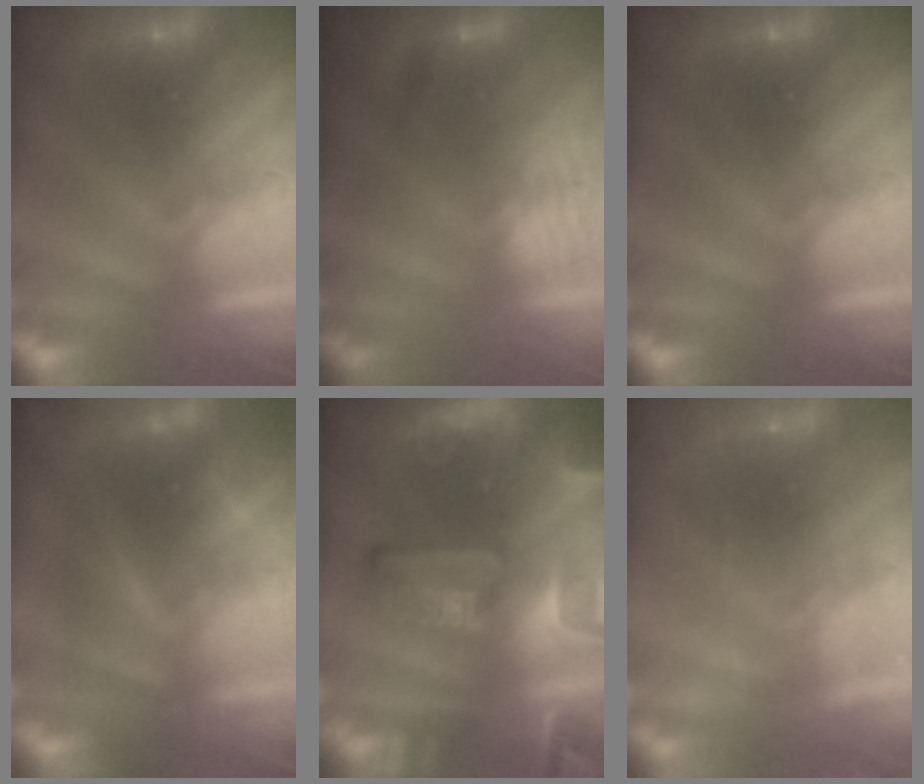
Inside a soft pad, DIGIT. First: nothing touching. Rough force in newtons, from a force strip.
{"total": 2.8}
{"total": 0.0}
{"total": 3.8}
{"total": 9.3}
{"total": 2.4}